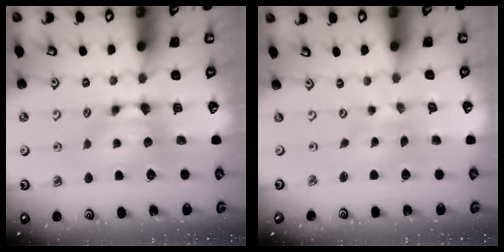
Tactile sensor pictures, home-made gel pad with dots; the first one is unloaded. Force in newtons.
{"total": 4.1, "press": 4.0, "slide": 0.9}